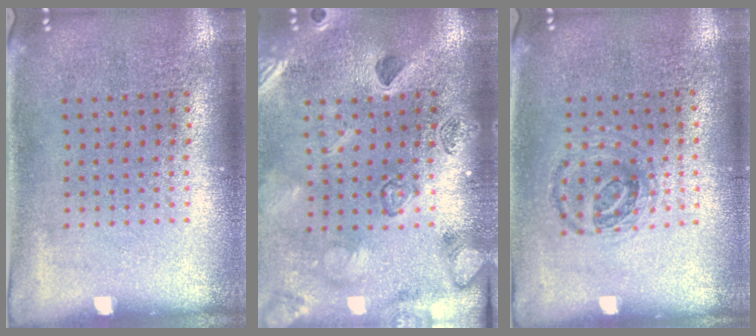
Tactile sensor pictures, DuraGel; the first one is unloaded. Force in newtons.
{"total": 2.3, "press": 2.3, "slide": 0.2}
{"total": 1.0, "press": 0.9, "slide": 0.1}